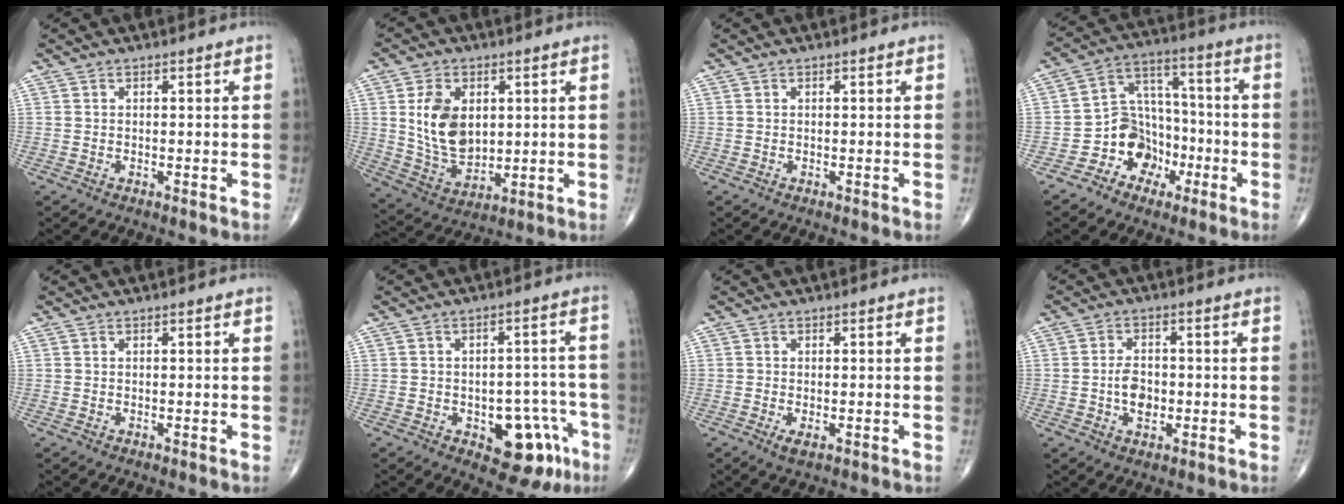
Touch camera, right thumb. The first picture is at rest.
{"total": 12.3, "force": [2.3, 8.2, 8.8], "torque": [-0.138, -0.018, 0.055]}
{"total": 0.0}
{"total": 10.6, "force": [-4.8, 8.6, 3.9], "torque": [-0.018, 0.069, -0.090]}
{"total": 0.0}
{"total": 11.8, "force": [-5.3, 6.5, 8.2], "torque": [-0.057, 0.044, -0.059]}
{"total": 1.7, "force": [-0.7, 0.7, 1.4], "torque": [-0.028, -0.004, -0.013]}
{"total": 5.3, "force": [-0.9, 3.5, 3.8], "torque": [-0.053, 0.009, -0.018]}